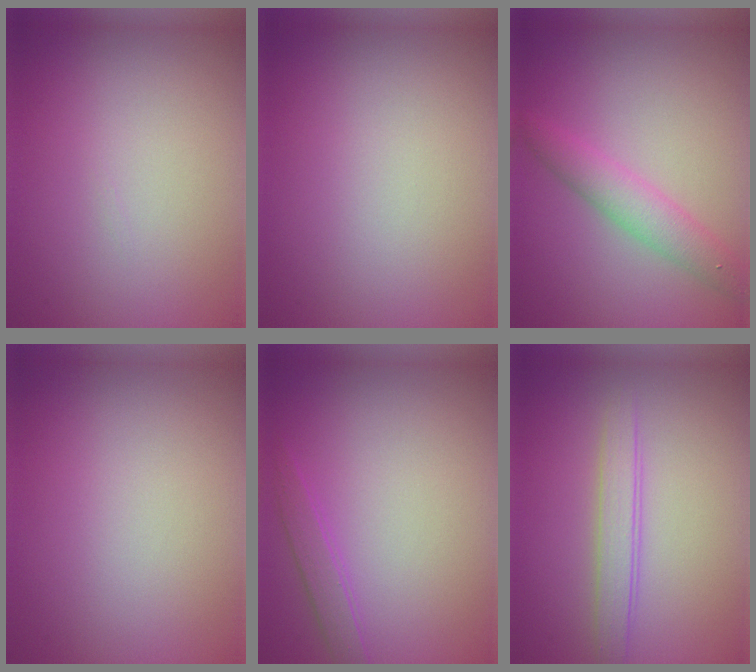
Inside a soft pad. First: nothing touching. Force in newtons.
{"total": 0.0}
{"total": 3.0, "press": 3.0, "slide": 0.1}
{"total": 0.0}
{"total": 1.6, "press": 1.6, "slide": 0.1}
{"total": 2.2, "press": 2.2, "slide": 0.1}